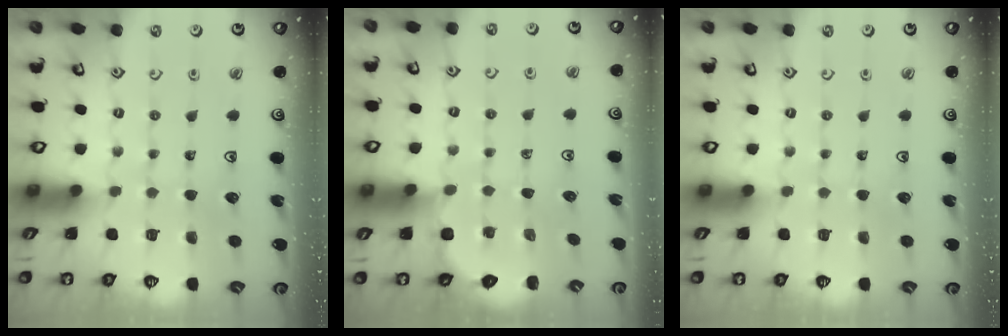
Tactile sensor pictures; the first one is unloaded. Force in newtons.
{"total": 2.7, "press": 2.7, "slide": 0.3}
{"total": 0.0}